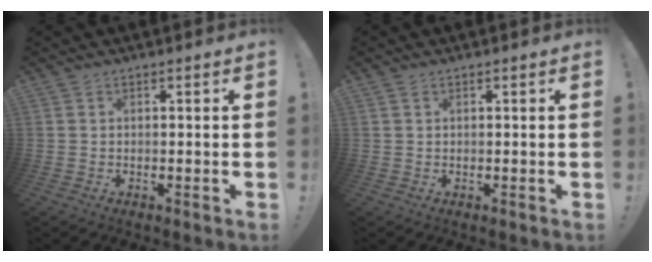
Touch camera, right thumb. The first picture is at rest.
{"total": 0.7, "force": [0.5, 0.4, 0.2], "torque": [0.000, -0.001, 0.009]}